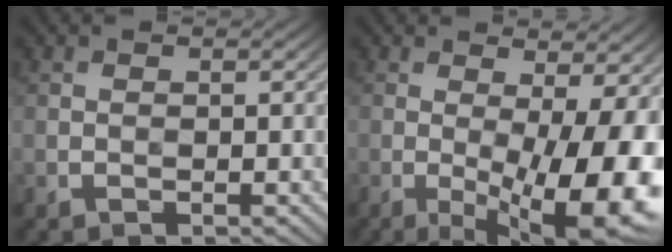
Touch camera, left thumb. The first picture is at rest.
{"total": 13.9, "force": [-2.1, 4.7, 12.9], "torque": [-0.167, -0.008, -0.018]}